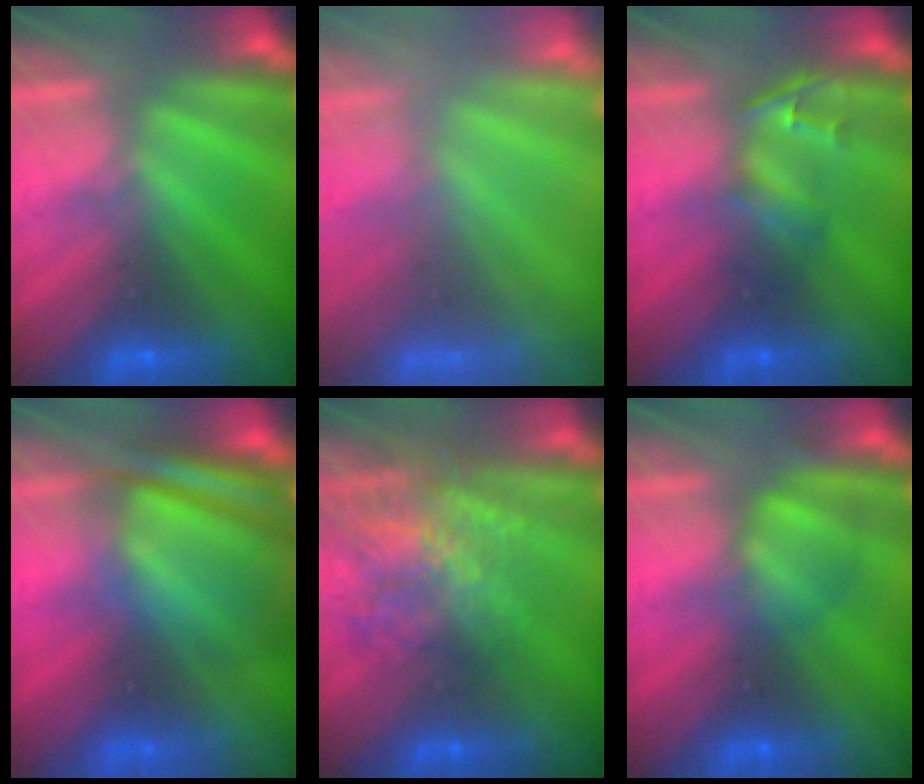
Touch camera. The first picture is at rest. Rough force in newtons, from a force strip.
{"total": 7.2}
{"total": 2.4}
{"total": 7.0}
{"total": 7.4}
{"total": 2.5}